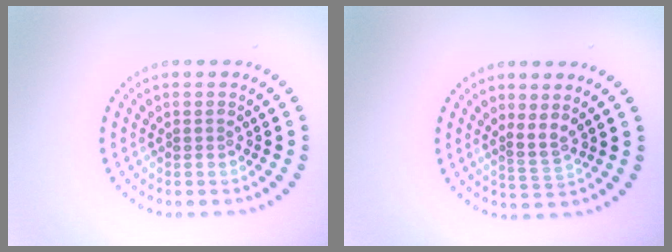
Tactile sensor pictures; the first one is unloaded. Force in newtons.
{"total": 1.9, "press": 1.2, "slide": 1.5}